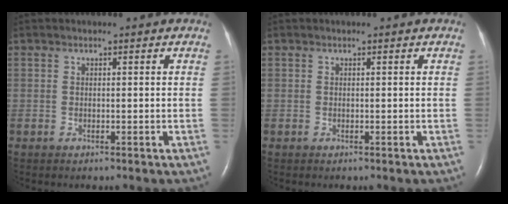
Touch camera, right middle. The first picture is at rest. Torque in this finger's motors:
{"motor_torque": [-0.01, 0.00, -0.02, 0.00]}